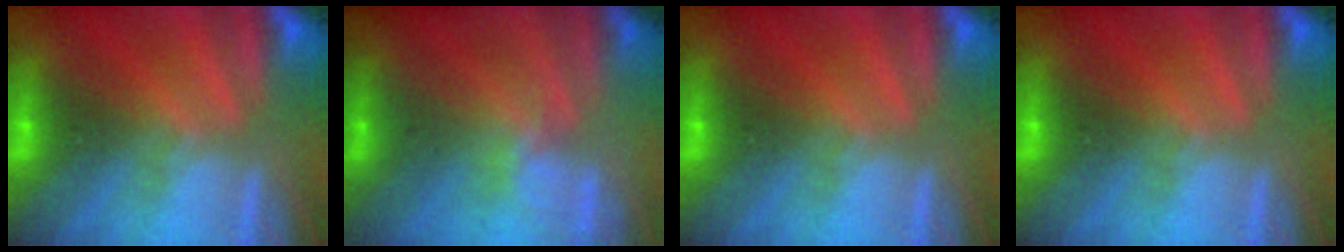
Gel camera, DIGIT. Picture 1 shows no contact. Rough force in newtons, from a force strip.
{"total": 1.9}
{"total": 0.0}
{"total": 0.0}